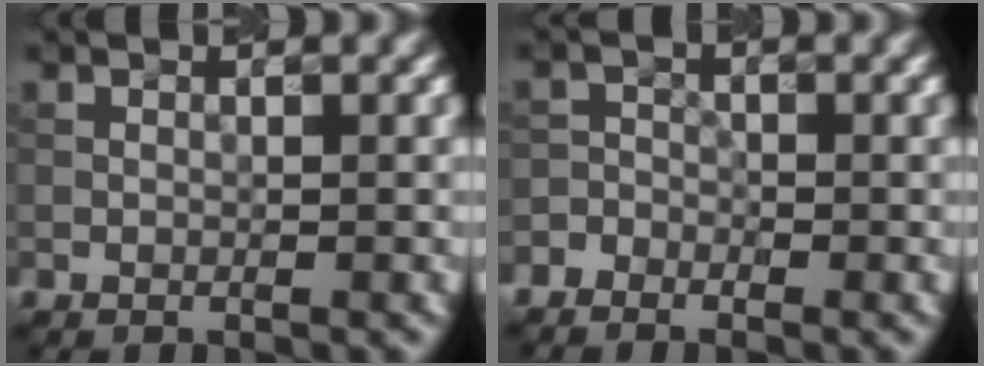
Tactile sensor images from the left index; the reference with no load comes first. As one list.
[{"total": 1.8, "force": [-1.5, 1.0, 0.2], "torque": [0.004, 0.004, -0.035]}]